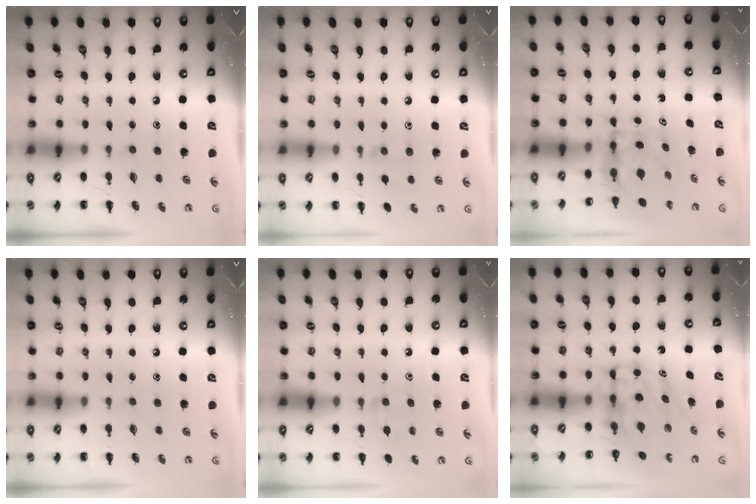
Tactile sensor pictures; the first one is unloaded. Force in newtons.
{"total": 5.9, "press": 5.6, "slide": 1.8}
{"total": 3.9, "press": 3.9, "slide": 0.3}
{"total": 0.0}
{"total": 6.7, "press": 6.4, "slide": 1.8}
{"total": 6.7, "press": 6.6, "slide": 0.9}